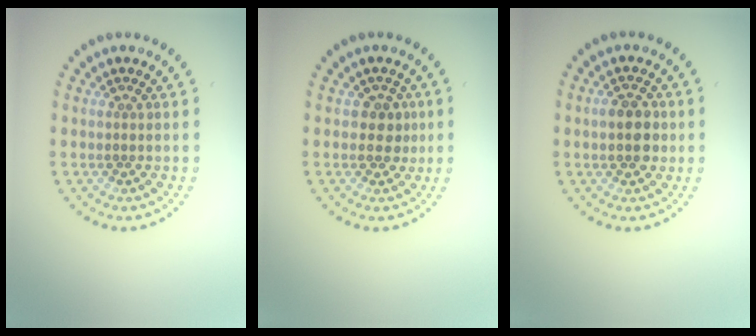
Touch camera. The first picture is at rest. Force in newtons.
{"total": 1.8, "press": 1.6, "slide": 0.9}
{"total": 3.2, "press": 3.2, "slide": 0.1}